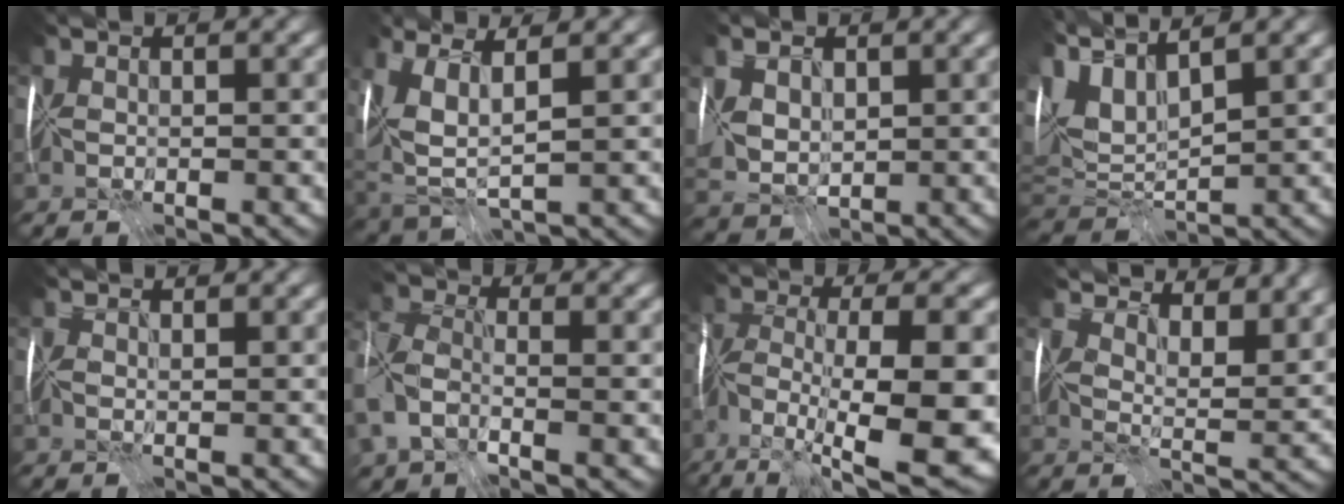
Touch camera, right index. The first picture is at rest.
{"total": 6.1, "force": [1.8, 2.4, 5.3], "torque": [-0.133, -0.013, 0.048]}
{"total": 4.5, "force": [0.8, 3.3, 3.0], "torque": [-0.070, 0.007, 0.011]}
{"total": 5.7, "force": [2.9, 1.6, 4.6], "torque": [-0.117, 0.007, 0.058]}
{"total": 0.9, "force": [0.8, -0.4, -0.2], "torque": [-0.005, -0.001, 0.014]}
{"total": 5.9, "force": [-2.7, 3.2, 4.2], "torque": [-0.120, -0.014, -0.057]}
{"total": 13.5, "force": [-6.9, 3.9, 10.9], "torque": [-0.201, -0.005, -0.102]}
{"total": 7.1, "force": [6.5, 1.1, 2.4], "torque": [-0.048, -0.015, 0.083]}